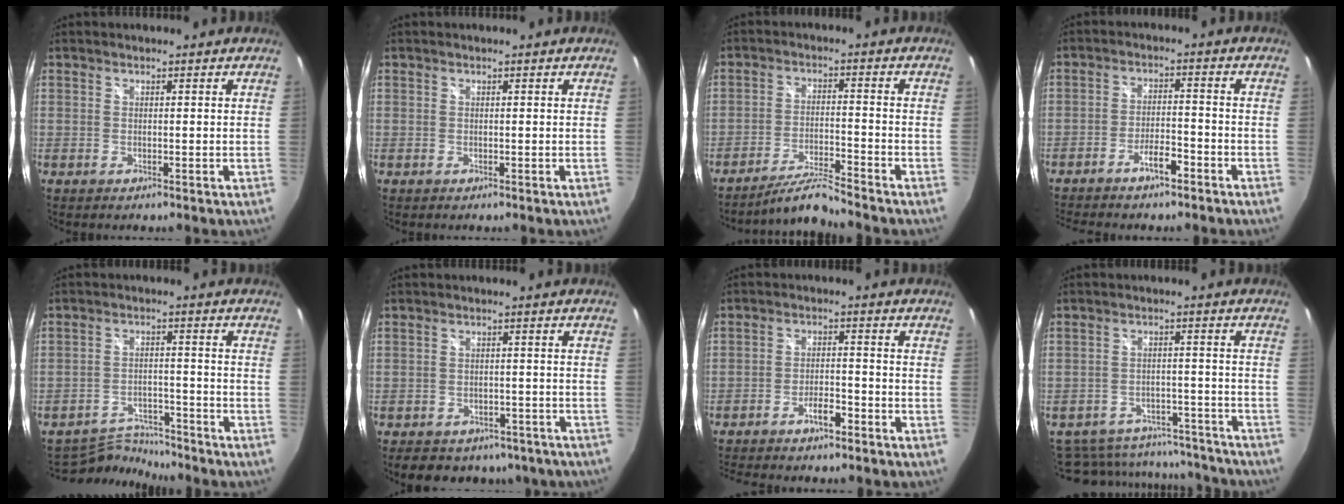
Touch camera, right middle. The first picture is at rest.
{"total": 0.0}
{"total": 6.5, "force": [-6.1, -1.7, 1.6], "torque": [-0.052, 0.008, -0.113]}
{"total": 5.5, "force": [-4.4, 1.1, 3.1], "torque": [-0.070, 0.007, -0.075]}
{"total": 7.1, "force": [-7.0, 0.8, 0.0], "torque": [-0.018, 0.006, -0.120]}
{"total": 13.9, "force": [-10.4, 7.5, 5.4], "torque": [-0.117, 0.003, -0.125]}
{"total": 5.9, "force": [-5.0, 1.2, 3.0], "torque": [-0.067, 0.004, -0.085]}
{"total": 18.5, "force": [-15.4, 8.3, 6.1], "torque": [-0.140, 0.023, -0.183]}